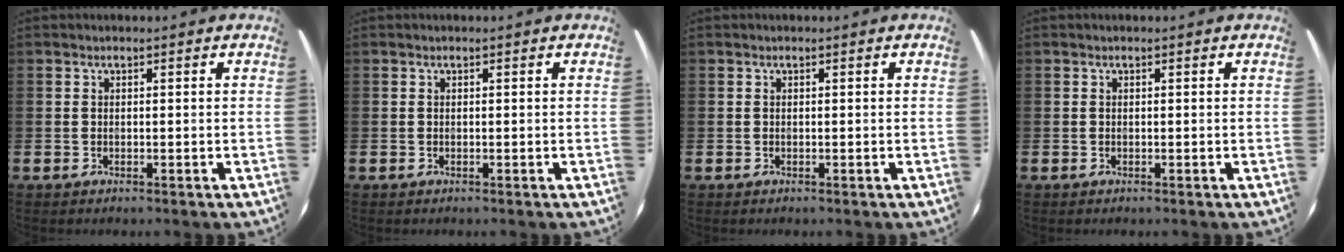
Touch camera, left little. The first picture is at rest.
{"total": 0.0}
{"total": 0.0}
{"total": 0.0}